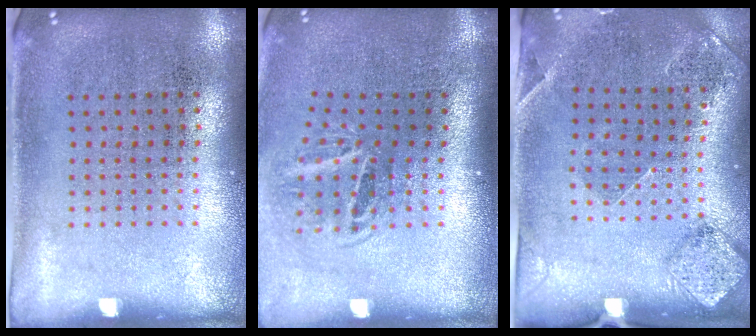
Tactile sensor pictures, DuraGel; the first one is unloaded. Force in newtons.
{"total": 1.8, "press": 1.2, "slide": 1.3}
{"total": 1.5, "press": 1.4, "slide": 0.6}